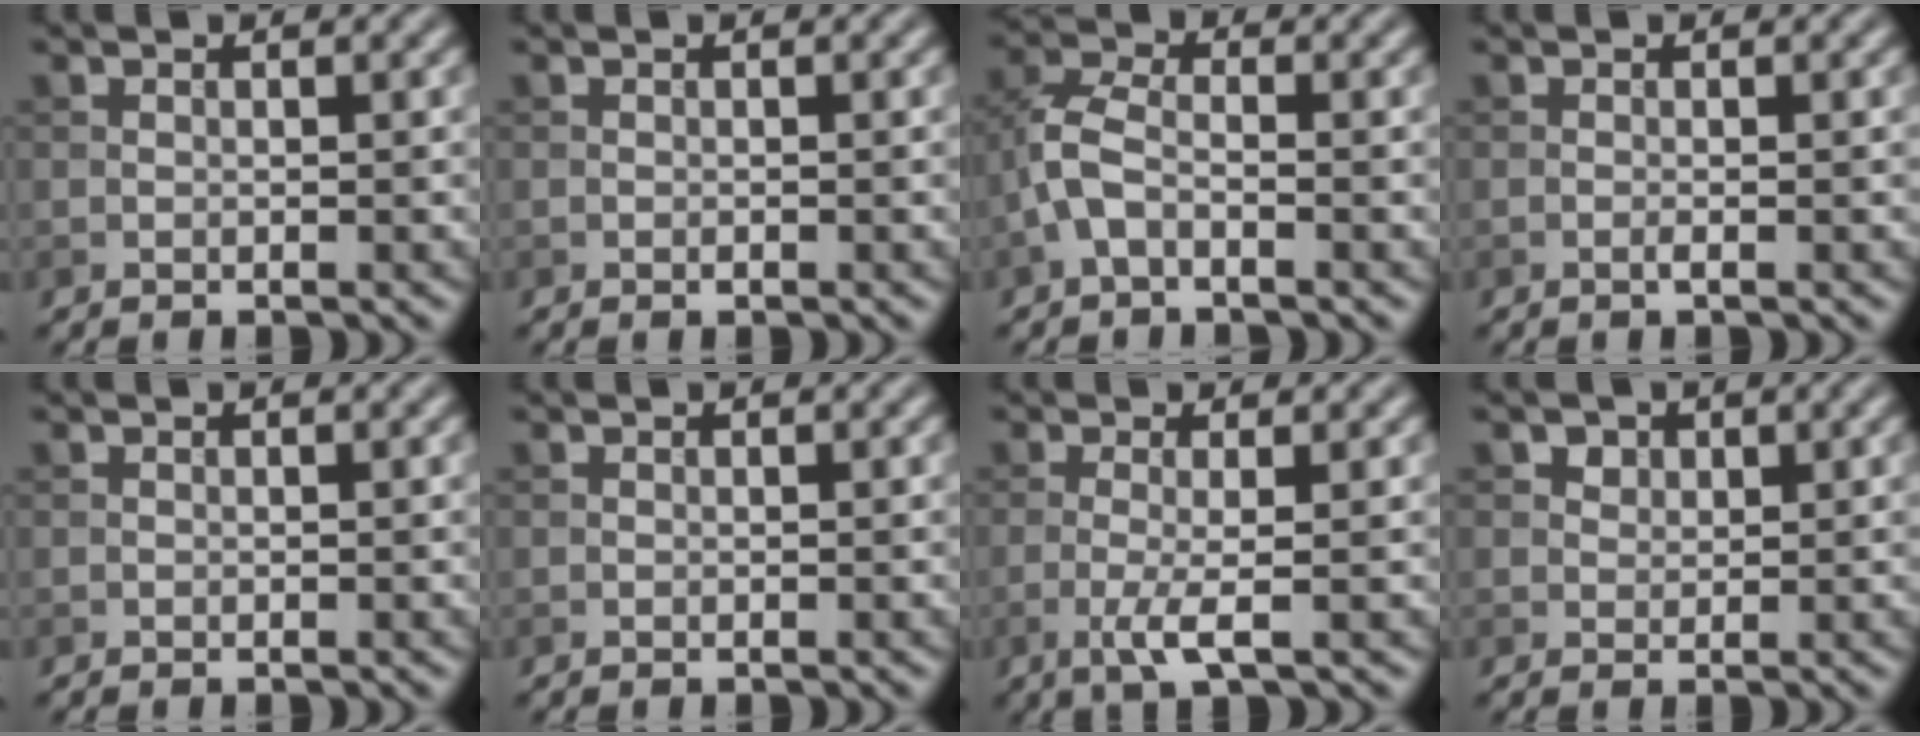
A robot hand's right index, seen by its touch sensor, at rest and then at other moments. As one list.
[{"total": 0.0}, {"total": 3.1, "force": [-1.3, 1.4, 2.5], "torque": [-0.061, 0.008, -0.039]}, {"total": 0.5, "force": [-0.2, 0.0, 0.5], "torque": [-0.012, -0.002, -0.006]}, {"total": 0.0}, {"total": 0.0}, {"total": 2.8, "force": [-0.8, 0.4, 2.7], "torque": [-0.056, -0.005, -0.019]}, {"total": 2.3, "force": [1.4, 1.6, 0.9], "torque": [-0.021, -0.005, 0.027]}]